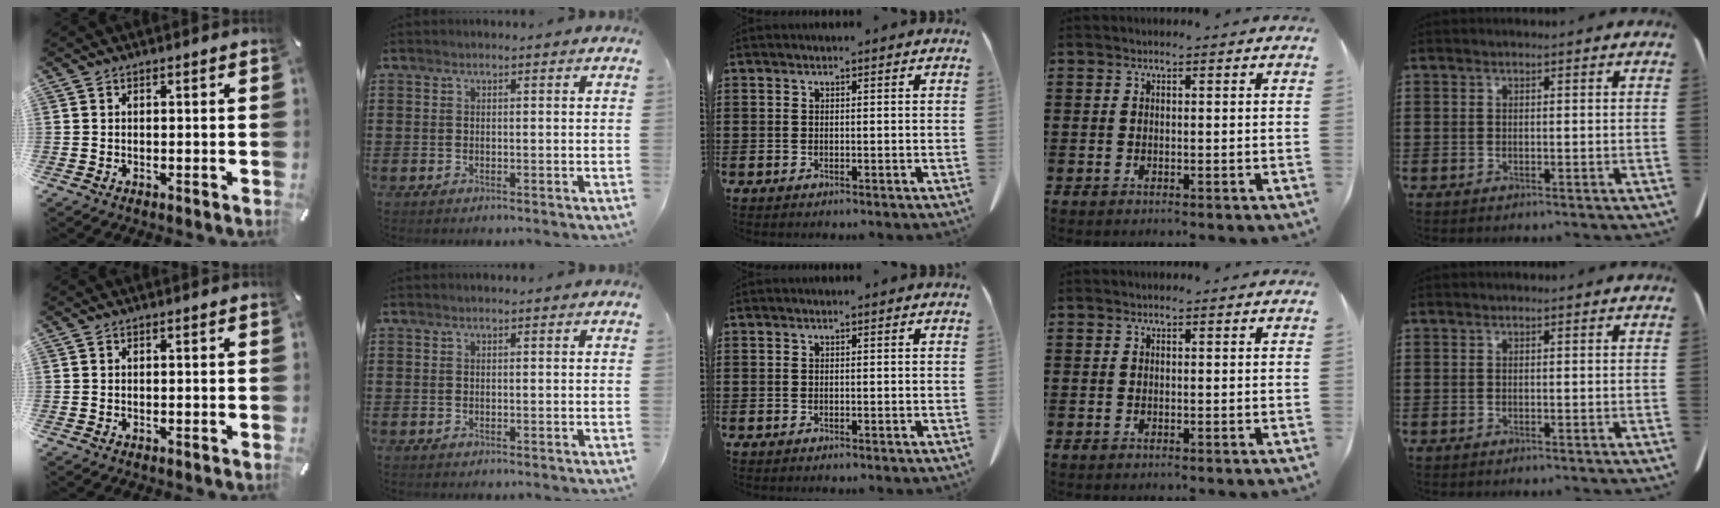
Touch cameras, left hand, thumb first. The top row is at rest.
{}